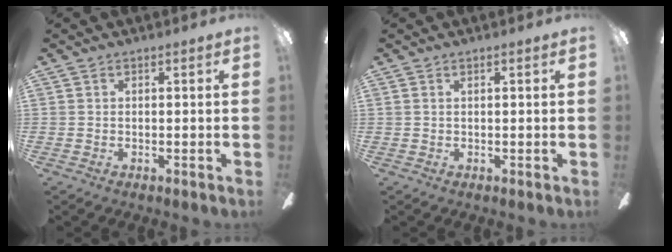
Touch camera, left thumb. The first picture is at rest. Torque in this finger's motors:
{"motor_torque": [-0.28, -0.20, -0.51, 0.30, -0.02]}